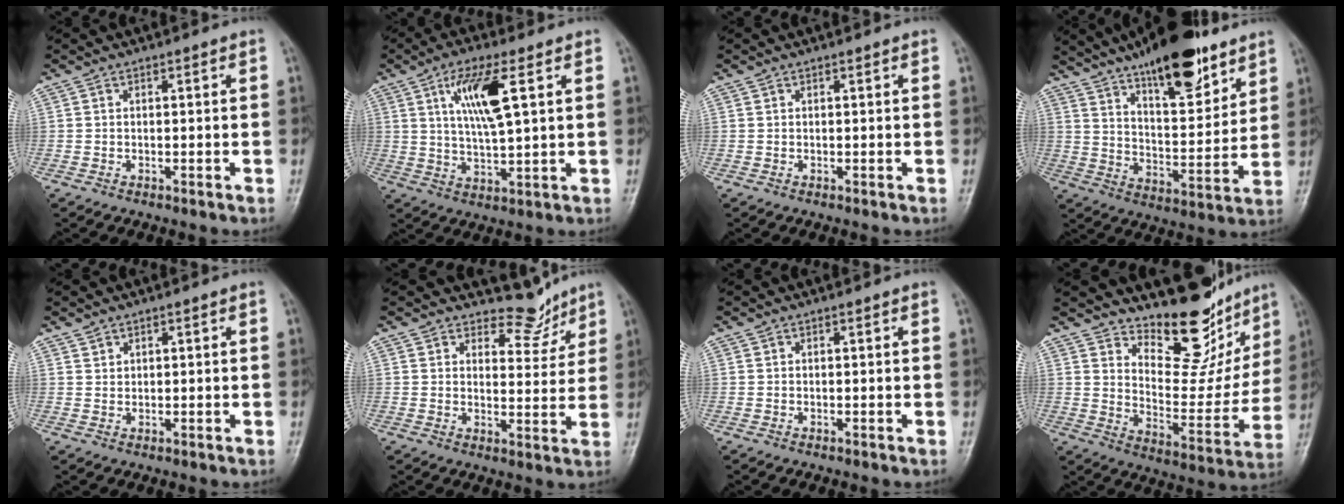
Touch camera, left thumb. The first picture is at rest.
{"total": 10.3, "force": [3.5, 2.7, 9.3], "torque": [-0.178, -0.012, 0.069]}
{"total": 0.0}
{"total": 19.3, "force": [12.9, 6.7, 12.6], "torque": [-0.160, -0.066, 0.211]}
{"total": 1.1, "force": [0.9, 0.6, 0.1], "torque": [0.012, -0.007, 0.015]}
{"total": 5.8, "force": [5.2, 2.5, 0.4], "torque": [0.022, -0.048, 0.078]}
{"total": 0.0}
{"total": 16.4, "force": [13.6, 6.4, 6.4], "torque": [-0.033, -0.107, 0.205]}